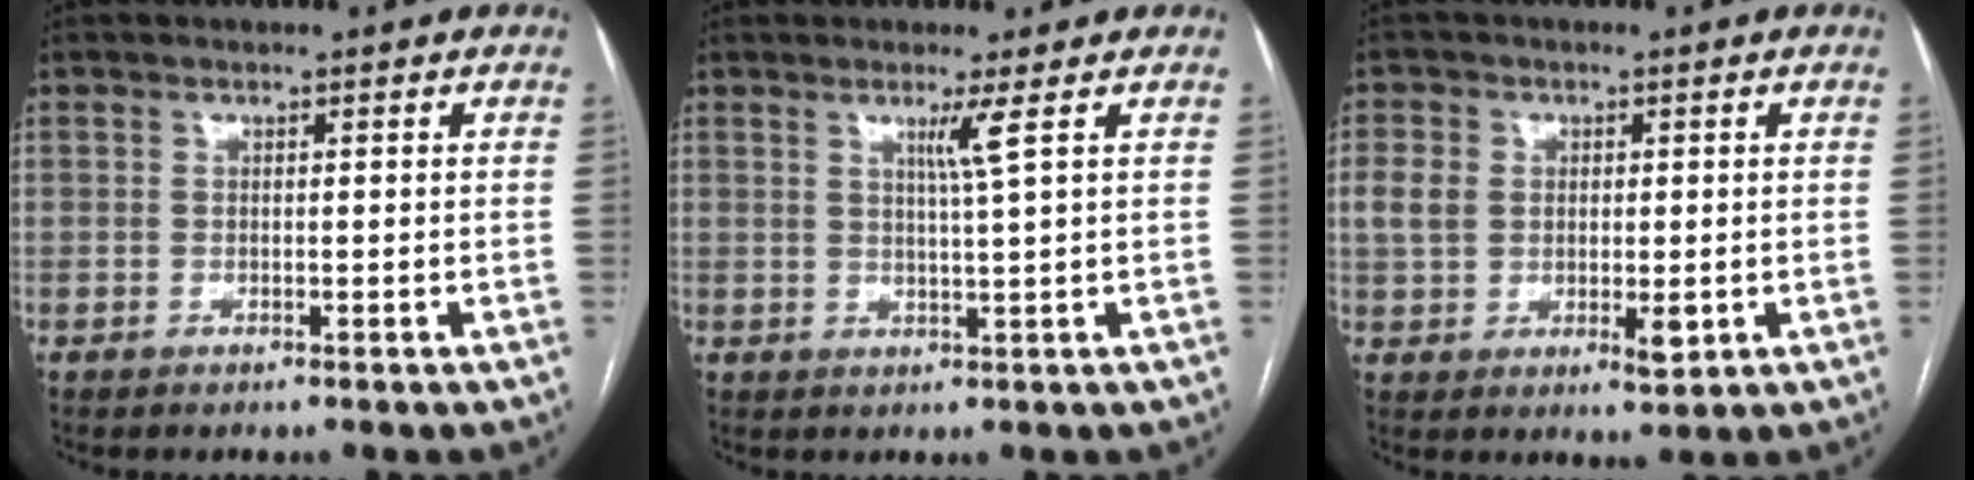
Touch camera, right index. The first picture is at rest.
{"total": 2.9, "force": [1.3, -1.2, 2.3], "torque": [-0.045, -0.011, 0.028]}
{"total": 6.8, "force": [0.0, 4.6, 5.1], "torque": [-0.087, 0.003, 0.008]}